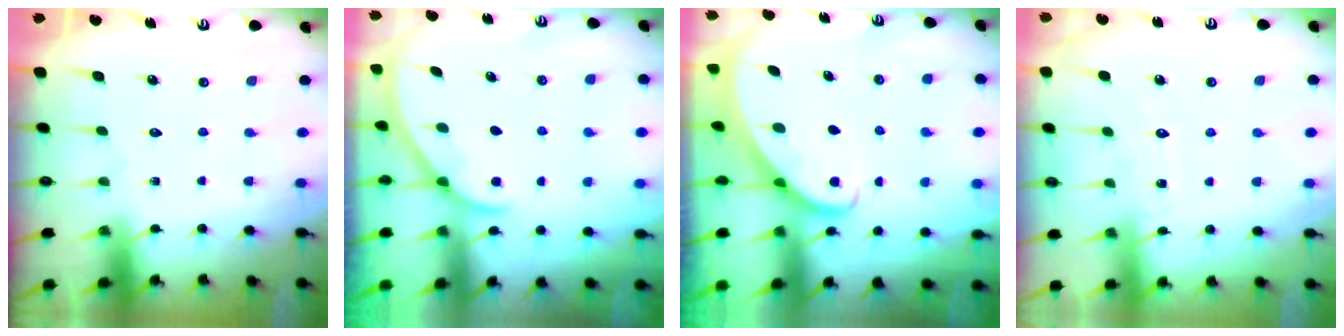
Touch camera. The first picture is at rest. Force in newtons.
{"total": 1.7, "press": 1.6, "slide": 0.2}
{"total": 2.5, "press": 2.5, "slide": 0.2}
{"total": 4.5, "press": 4.5, "slide": 0.4}